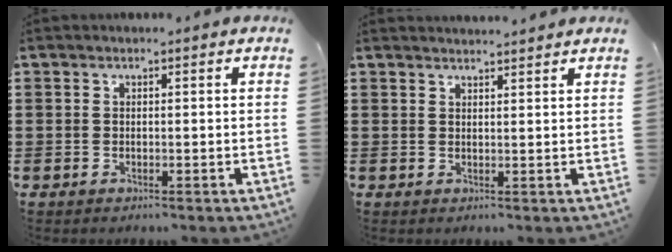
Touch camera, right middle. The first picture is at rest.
{"total": 1.7, "force": [1.7, -0.1, -0.1], "torque": [-0.004, 0.000, 0.034]}